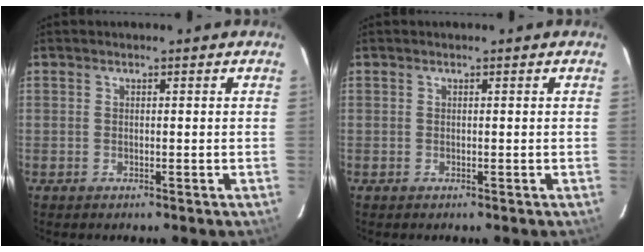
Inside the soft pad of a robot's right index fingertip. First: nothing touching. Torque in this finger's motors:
{"motor_torque": [0.00, 0.00, 0.00, -0.01]}